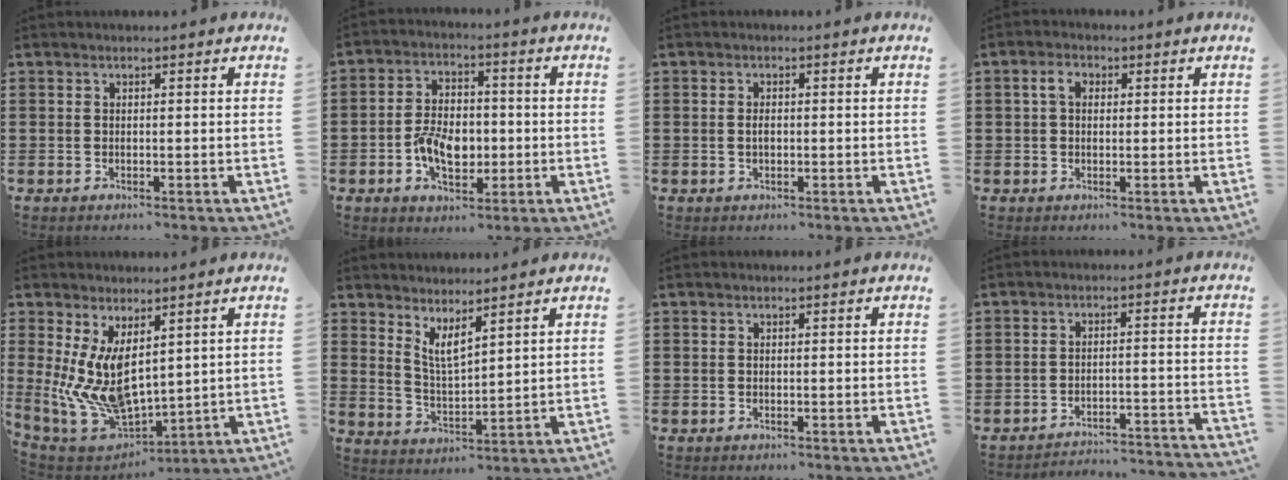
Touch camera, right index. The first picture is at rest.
{"total": 7.1, "force": [-1.7, 4.4, 5.3], "torque": [-0.098, 0.000, -0.037]}
{"total": 1.6, "force": [0.0, 0.8, 1.4], "torque": [-0.029, 0.004, -0.001]}
{"total": 2.6, "force": [0.5, 1.7, 1.9], "torque": [-0.041, 0.011, 0.008]}
{"total": 10.6, "force": [2.6, 5.8, 8.5], "torque": [-0.203, -0.036, 0.052]}
{"total": 4.1, "force": [3.2, 0.7, 2.4], "torque": [-0.056, -0.009, 0.059]}
{"total": 0.0}
{"total": 3.5, "force": [-3.4, 0.2, 0.8], "torque": [-0.021, 0.000, -0.073]}